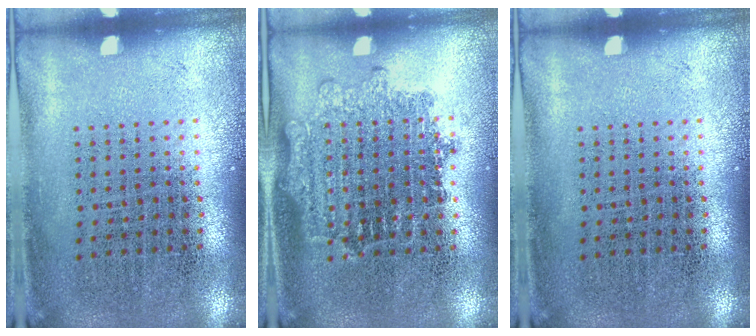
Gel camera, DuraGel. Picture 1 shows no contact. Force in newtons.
{"total": 1.2, "press": 1.1, "slide": 0.5}
{"total": 0.0}